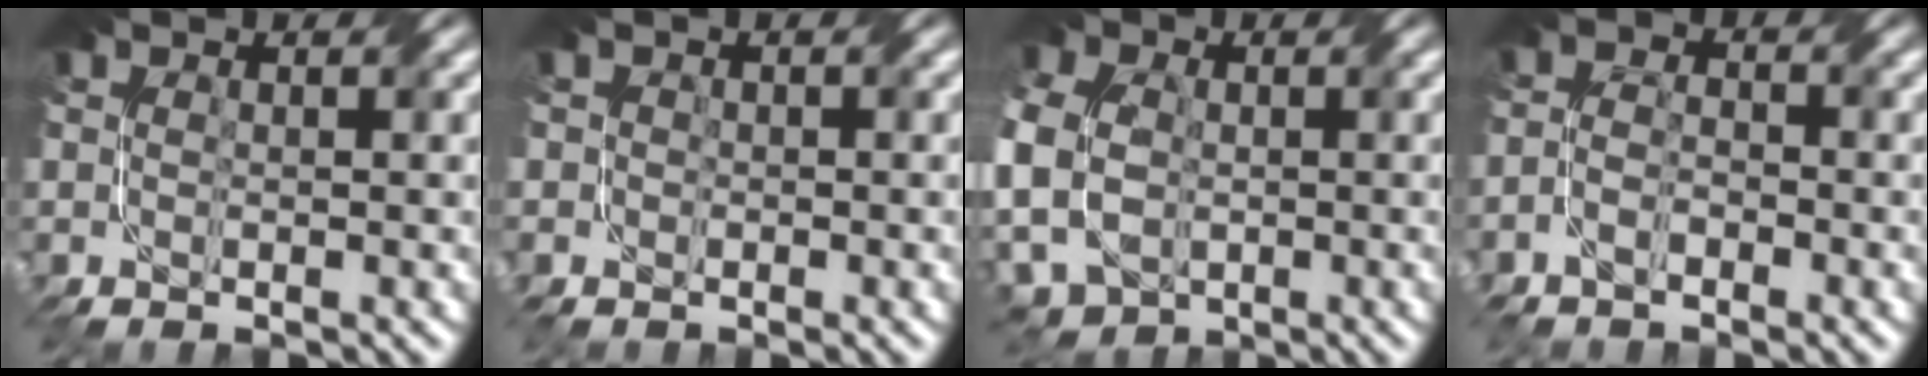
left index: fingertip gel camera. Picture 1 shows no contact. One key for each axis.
{"total": 1.6, "fx": -0.9, "fy": 0.6, "fz": -1.1, "tx": 0.024, "ty": -0.006, "tz": -0.003}
{"total": 12.4, "fx": -1.9, "fy": 9.9, "fz": 7.2, "tx": -0.161, "ty": -0.013, "tz": -0.049}
{"total": 2.5, "fx": -2.4, "fy": 0.5, "fz": 0.0, "tx": -0.007, "ty": 0.001, "tz": -0.031}